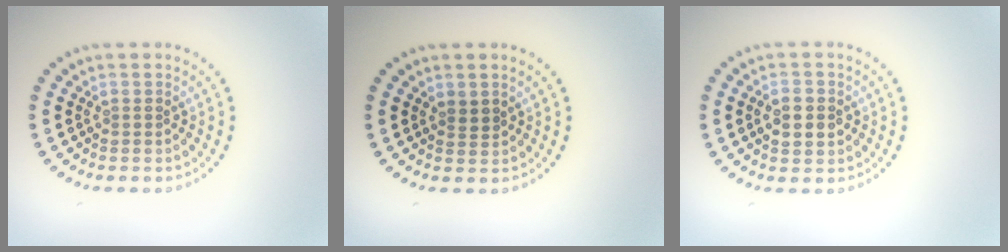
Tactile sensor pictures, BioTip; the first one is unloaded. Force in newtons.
{"total": 1.1, "press": 0.9, "slide": 0.6}
{"total": 2.3, "press": 2.3, "slide": 0.1}